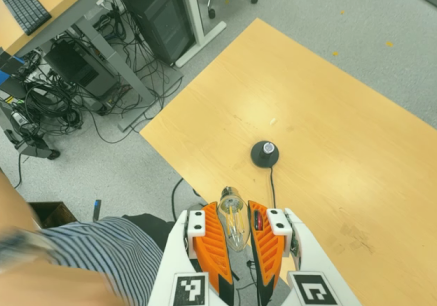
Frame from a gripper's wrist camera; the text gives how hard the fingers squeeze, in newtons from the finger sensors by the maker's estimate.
{"total": 21.0, "left": 26.3, "right": 15.7}